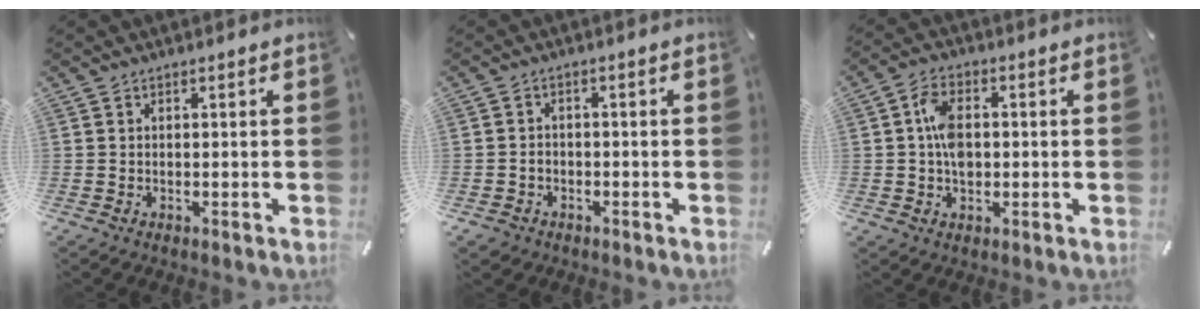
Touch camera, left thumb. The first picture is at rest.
{"total": 2.8, "force": [-1.3, 2.3, 0.9], "torque": [-0.016, 0.009, -0.028]}
{"total": 6.4, "force": [0.1, 4.1, 4.9], "torque": [-0.098, 0.004, -0.001]}